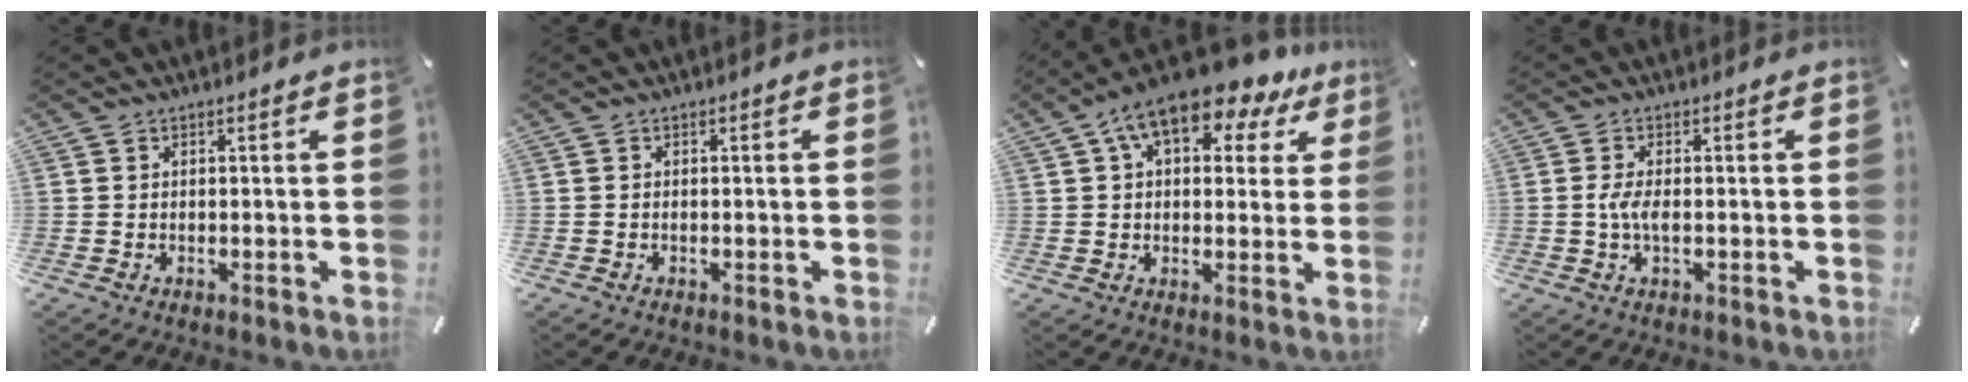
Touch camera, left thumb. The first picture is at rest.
{"total": 0.0}
{"total": 11.8, "force": [6.3, 6.1, 7.9], "torque": [-0.131, -0.019, 0.109]}
{"total": 3.4, "force": [-0.4, 1.0, 3.3], "torque": [-0.073, -0.003, -0.011]}